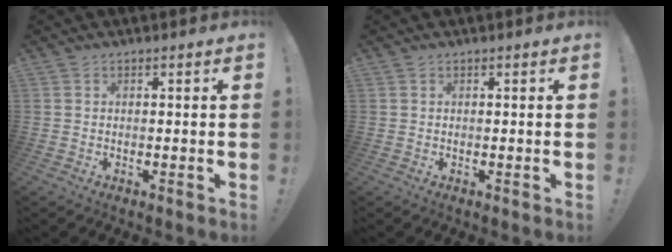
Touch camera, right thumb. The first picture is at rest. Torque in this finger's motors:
{"motor_torque": [-0.17, -0.25, -0.27, 0.18, -0.01]}